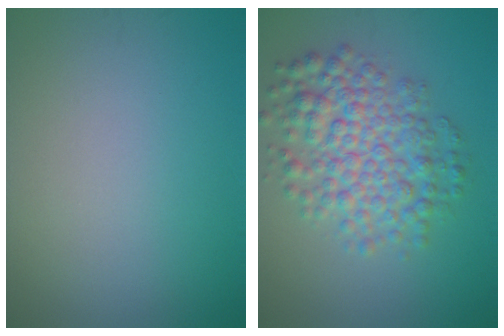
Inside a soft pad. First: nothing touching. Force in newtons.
{"total": 6.3, "press": 6.3, "slide": 0.1}